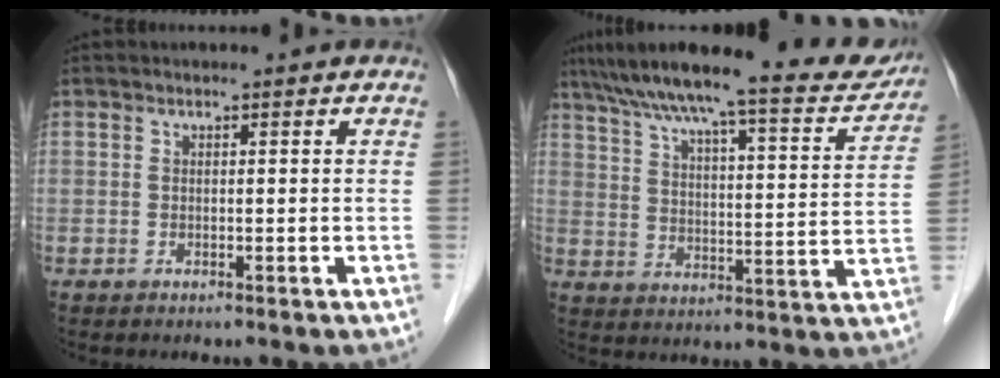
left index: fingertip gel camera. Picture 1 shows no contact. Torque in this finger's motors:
{"motor_torque": [0.67, -1.46, 0.87, 0.19]}